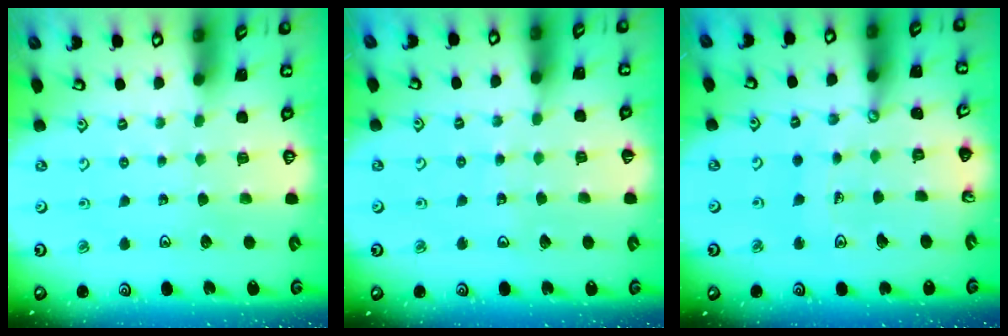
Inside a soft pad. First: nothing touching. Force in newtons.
{"total": 3.5, "press": 3.4, "slide": 0.3}
{"total": 11.1, "press": 11.0, "slide": 1.3}